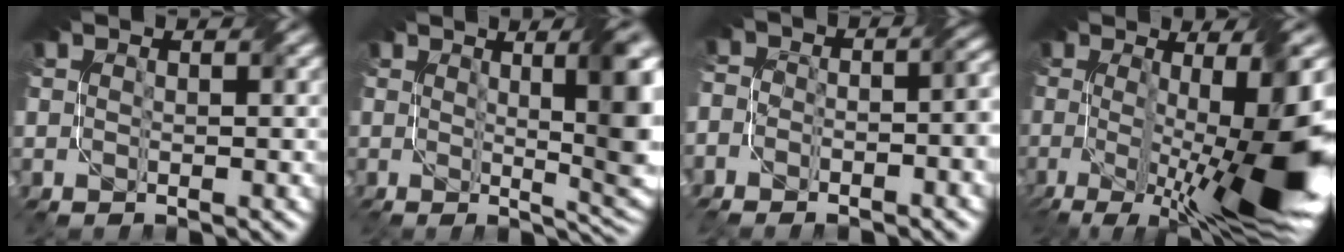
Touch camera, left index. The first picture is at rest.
{"total": 10.3, "force": [1.7, 3.1, 9.7], "torque": [-0.086, 0.008, 0.018]}
{"total": 7.1, "force": [-3.5, 3.9, 4.8], "torque": [-0.048, -0.010, -0.059]}
{"total": 13.2, "force": [-2.0, 2.9, 12.7], "torque": [-0.190, -0.015, -0.023]}